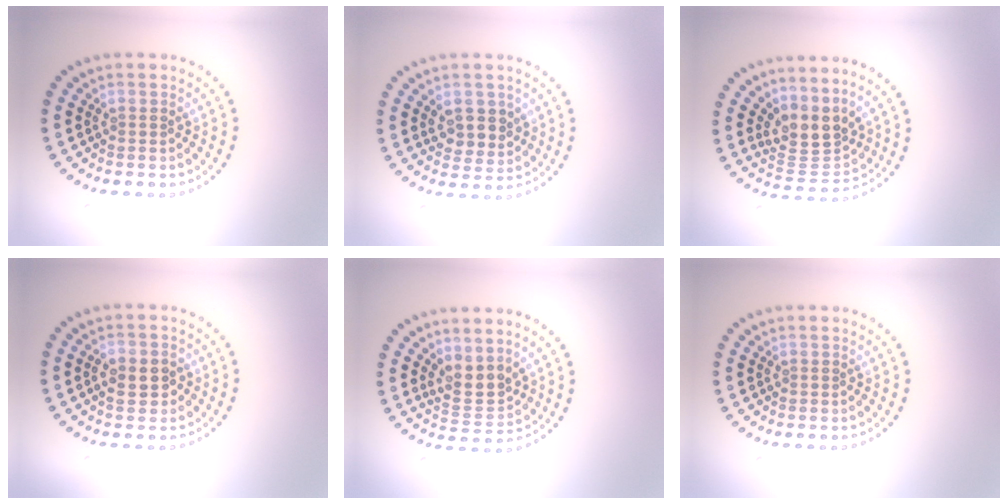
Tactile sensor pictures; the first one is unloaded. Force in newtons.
{"total": 2.9, "press": 2.7, "slide": 0.9}
{"total": 3.5, "press": 2.6, "slide": 2.4}
{"total": 2.6, "press": 2.6, "slide": 0.3}
{"total": 2.8, "press": 2.4, "slide": 1.4}
{"total": 0.0}